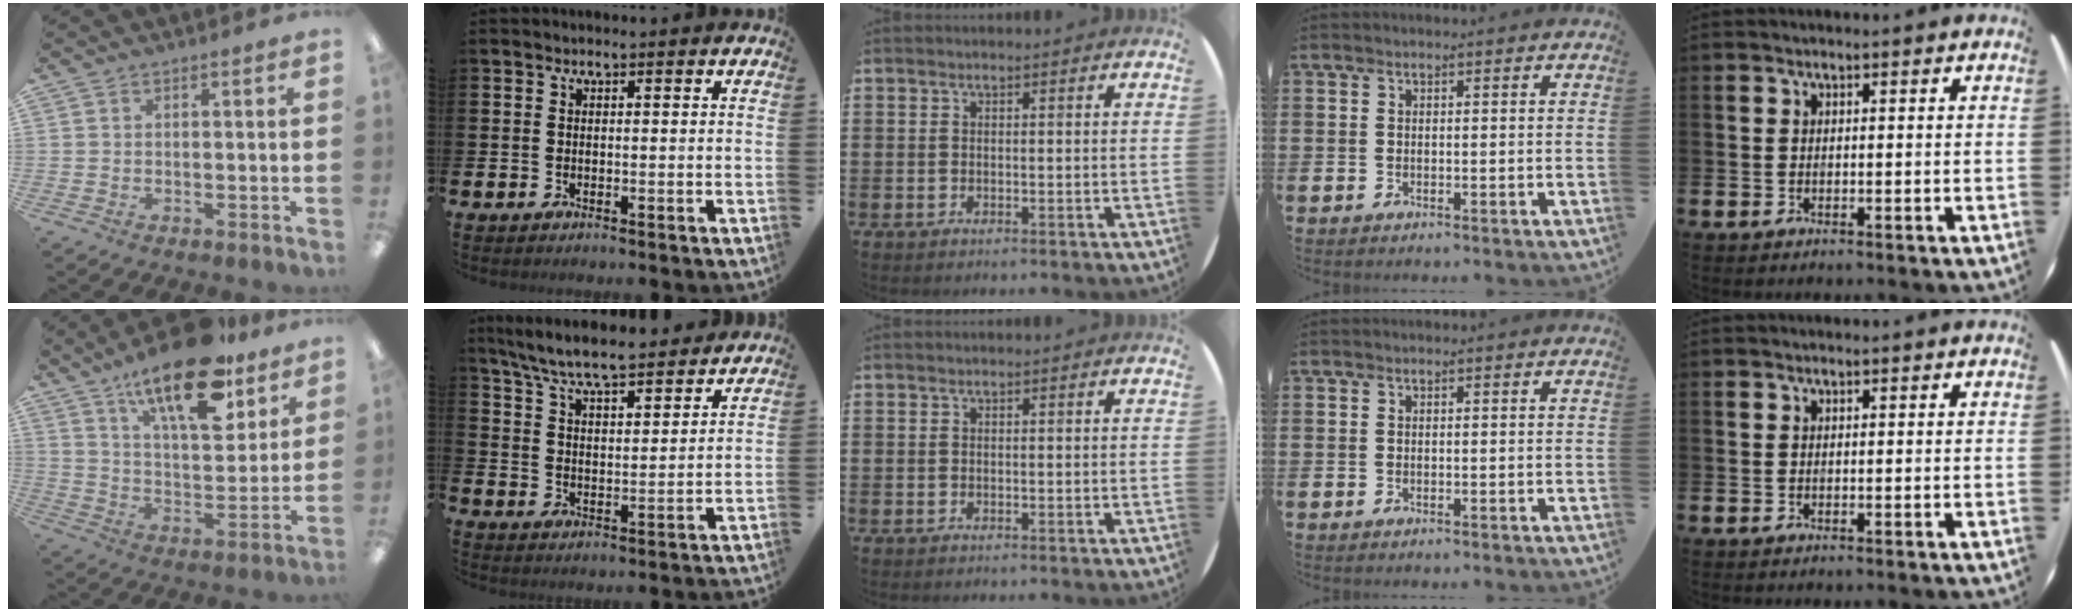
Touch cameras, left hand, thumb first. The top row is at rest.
{"thumb": {"total": 20.5, "force": [14.2, 7.6, 12.7], "torque": [-0.197, -0.080, 0.234]}, "index": {"total": 7.7, "force": [7.3, 0.6, 2.4], "torque": [-0.076, -0.042, 0.130]}}